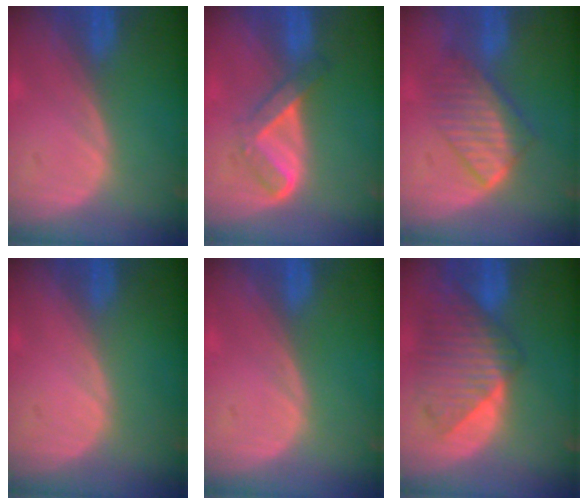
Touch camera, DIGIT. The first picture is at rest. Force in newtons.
{"total": 5.4, "press": 4.5, "slide": 3.0}
{"total": 6.5, "press": 6.3, "slide": 1.7}
{"total": 0.0}
{"total": 0.0}
{"total": 9.1, "press": 8.2, "slide": 4.0}